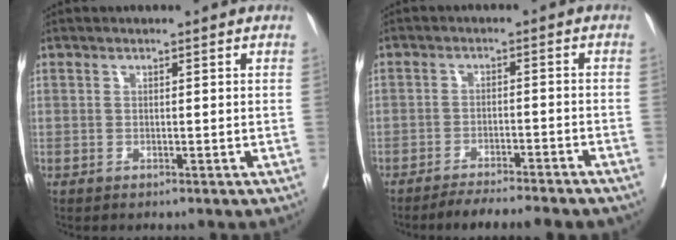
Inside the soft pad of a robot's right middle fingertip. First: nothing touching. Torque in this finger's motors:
{"motor_torque": [1.04, -1.10, 0.19, 0.06]}